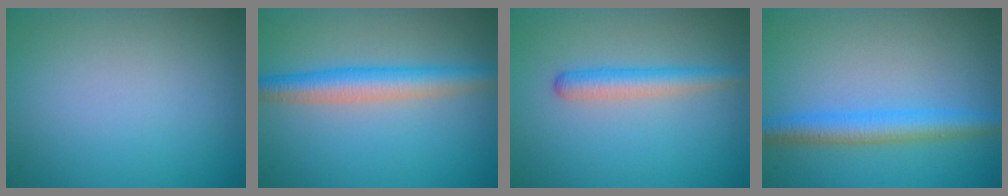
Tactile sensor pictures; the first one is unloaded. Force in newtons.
{"total": 4.2, "press": 4.2, "slide": 0.1}
{"total": 2.5, "press": 2.5, "slide": 0.1}
{"total": 3.6, "press": 3.6, "slide": 0.0}